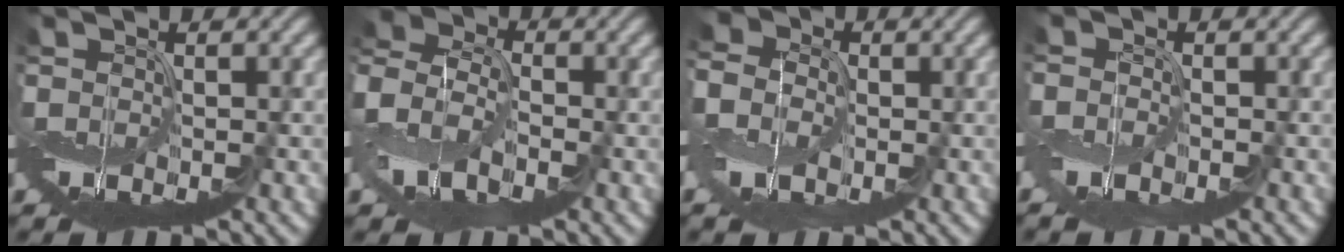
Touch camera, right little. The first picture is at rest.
{"total": 7.8, "force": [-1.4, 5.4, 5.5], "torque": [-0.134, 0.013, -0.043]}
{"total": 5.6, "force": [-0.6, 4.6, 3.1], "torque": [-0.086, 0.006, -0.020]}
{"total": 2.2, "force": [-1.4, 1.1, 1.3], "torque": [-0.025, -0.007, -0.025]}